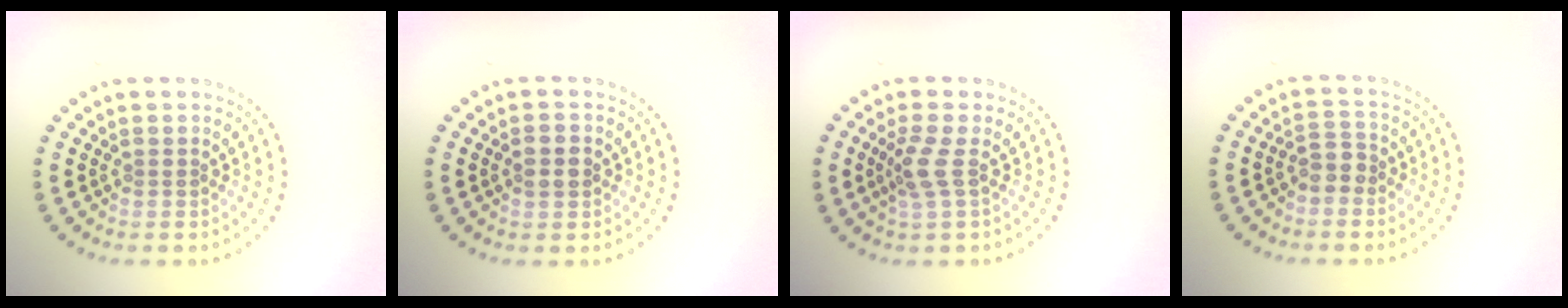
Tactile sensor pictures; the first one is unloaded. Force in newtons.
{"total": 2.4, "press": 2.4, "slide": 0.1}
{"total": 2.3, "press": 2.0, "slide": 1.2}
{"total": 2.2, "press": 2.0, "slide": 0.9}